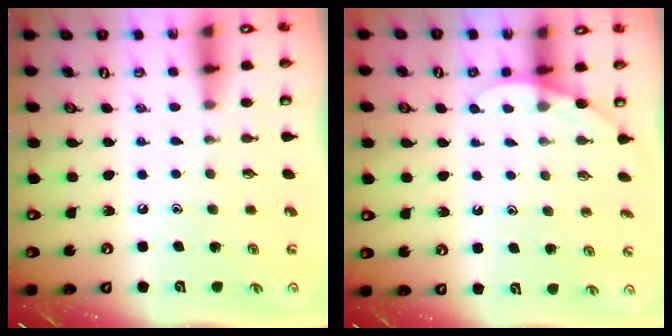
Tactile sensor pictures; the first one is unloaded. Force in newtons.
{"total": 3.2, "press": 3.2, "slide": 0.3}